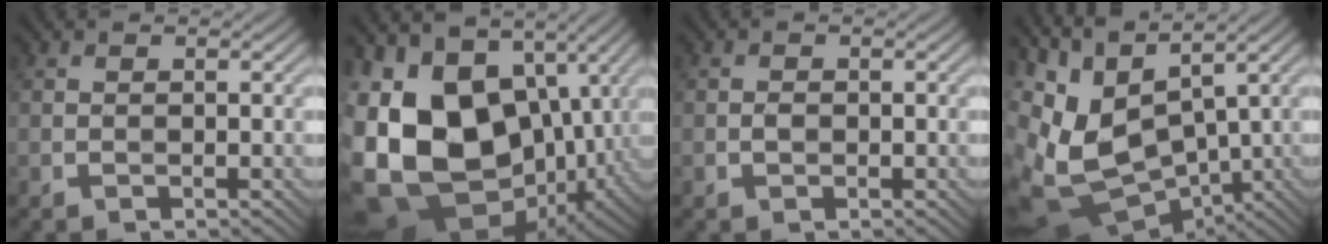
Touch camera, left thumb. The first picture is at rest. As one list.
[{"total": 20.8, "force": [-0.1, 15.6, 13.7], "torque": [-0.285, -0.031, 0.036]}, {"total": 0.7, "force": [0.0, 0.7, 0.2], "torque": [-0.003, 0.001, 0.000]}, {"total": 12.2, "force": [0.6, 7.4, 9.6], "torque": [-0.224, -0.018, 0.037]}]